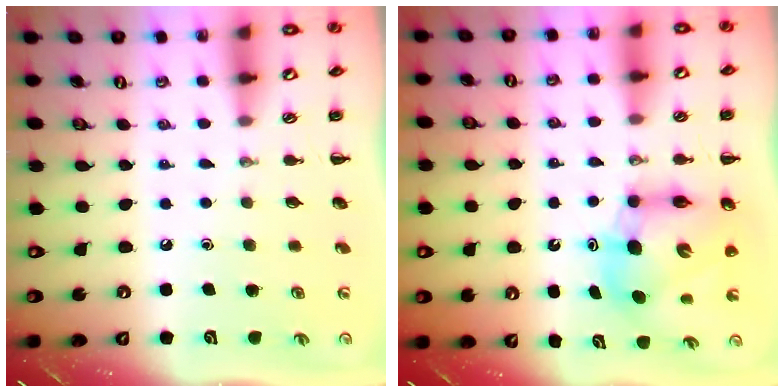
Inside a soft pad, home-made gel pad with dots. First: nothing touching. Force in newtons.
{"total": 8.8, "press": 8.4, "slide": 2.7}